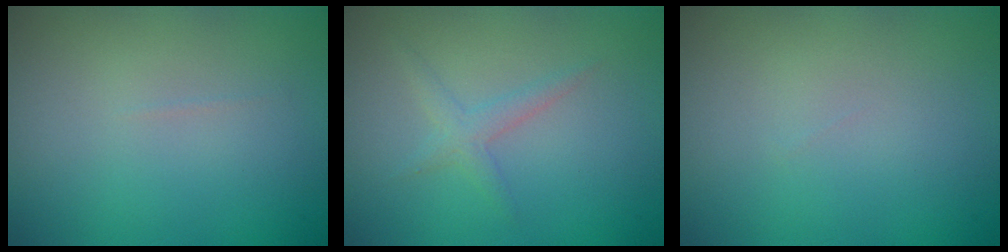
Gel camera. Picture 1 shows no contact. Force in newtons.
{"total": 1.4, "press": 1.4, "slide": 0.1}
{"total": 0.0}